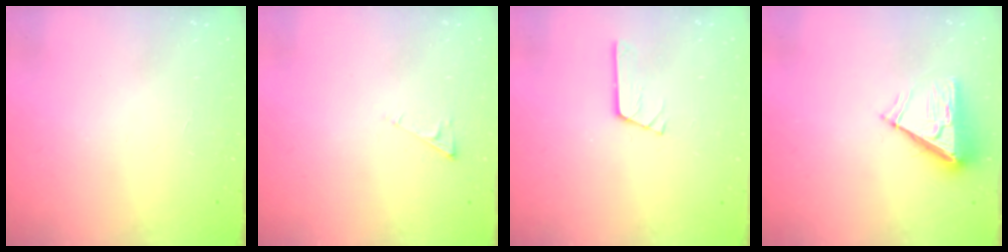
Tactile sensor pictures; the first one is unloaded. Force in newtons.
{"total": 3.1, "press": 3.1, "slide": 0.4}
{"total": 2.9, "press": 2.9, "slide": 0.2}
{"total": 8.4, "press": 8.3, "slide": 1.4}